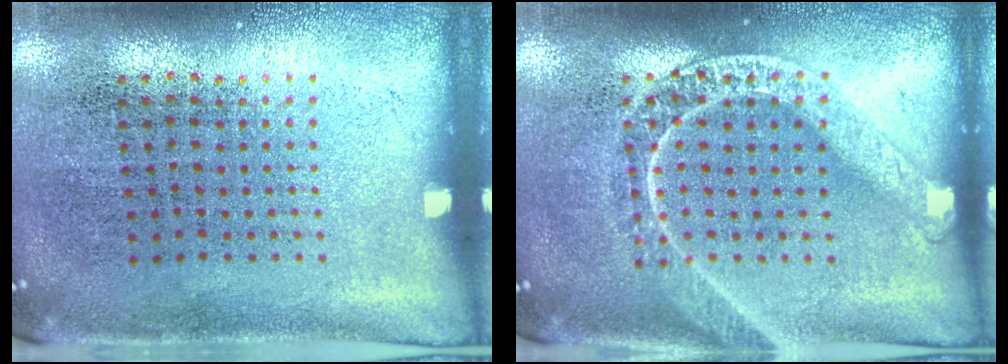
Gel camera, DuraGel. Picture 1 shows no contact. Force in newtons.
{"total": 2.8, "press": 2.8, "slide": 0.4}